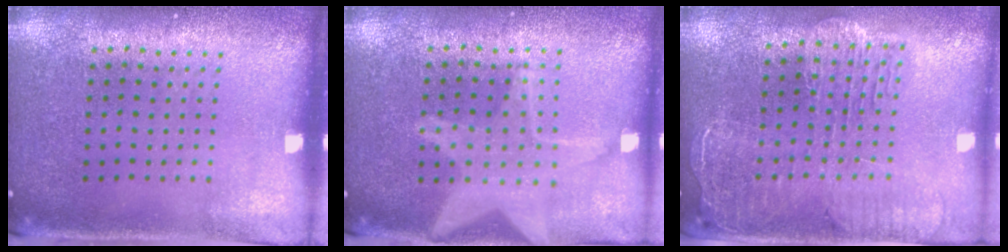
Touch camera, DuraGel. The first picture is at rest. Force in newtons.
{"total": 1.9, "press": 1.9, "slide": 0.2}
{"total": 2.5, "press": 2.1, "slide": 1.3}